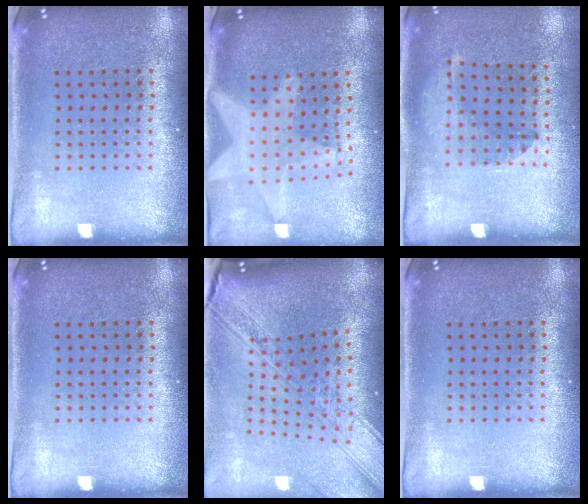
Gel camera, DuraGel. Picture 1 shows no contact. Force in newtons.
{"total": 2.1, "press": 1.7, "slide": 1.2}
{"total": 1.3, "press": 0.9, "slide": 0.9}
{"total": 0.0}
{"total": 3.8, "press": 2.7, "slide": 2.7}
{"total": 0.0}